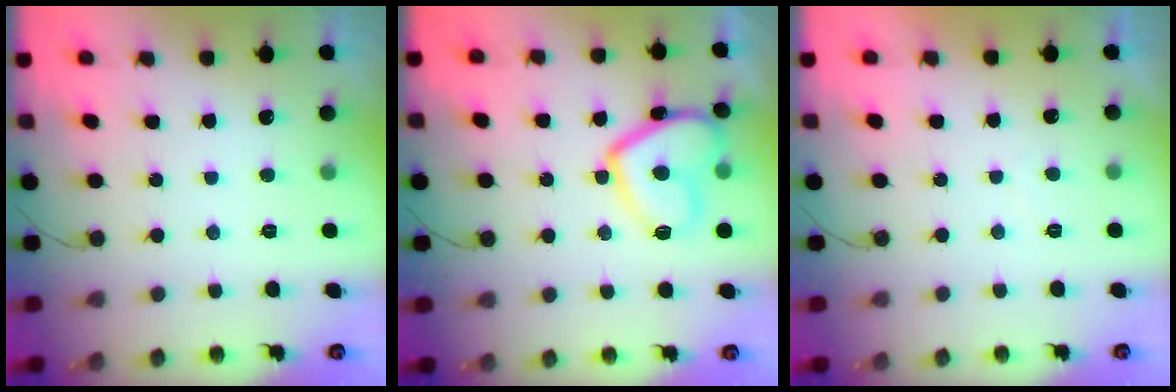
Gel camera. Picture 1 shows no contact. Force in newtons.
{"total": 11.5, "press": 11.5, "slide": 0.7}
{"total": 0.5, "press": 0.3, "slide": 0.5}